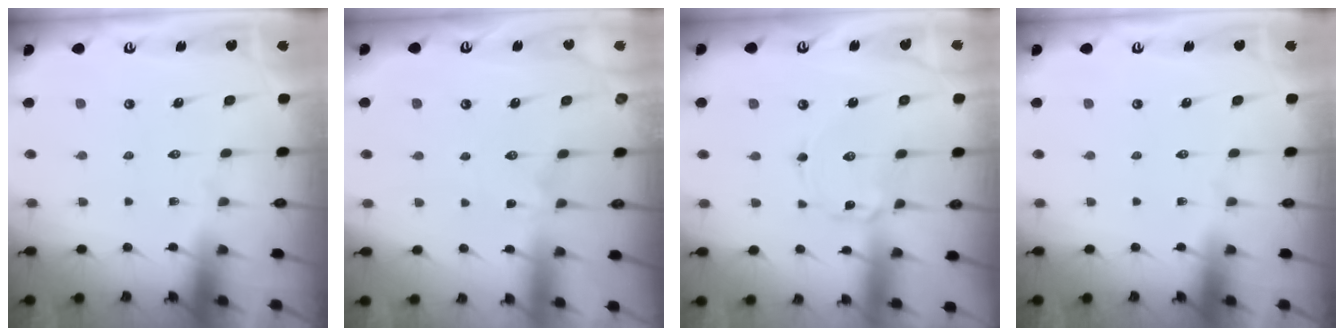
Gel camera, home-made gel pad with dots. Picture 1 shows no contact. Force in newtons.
{"total": 1.0, "press": 1.0, "slide": 0.3}
{"total": 2.0, "press": 2.0, "slide": 0.2}
{"total": 0.0}